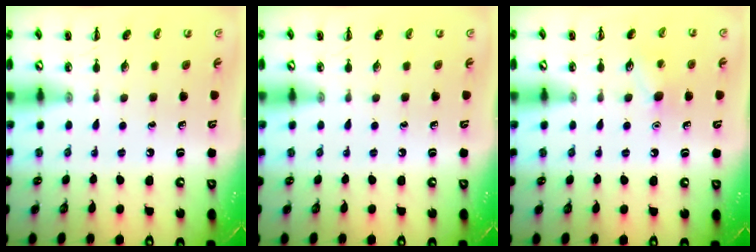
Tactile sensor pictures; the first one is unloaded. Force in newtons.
{"total": 0.0}
{"total": 8.6, "press": 8.3, "slide": 2.1}